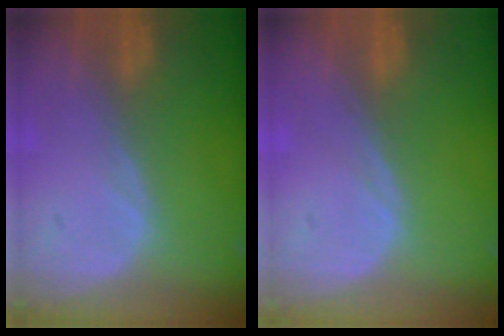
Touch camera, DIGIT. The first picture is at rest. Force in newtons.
{"total": 0.5, "press": 0.1, "slide": 0.5}